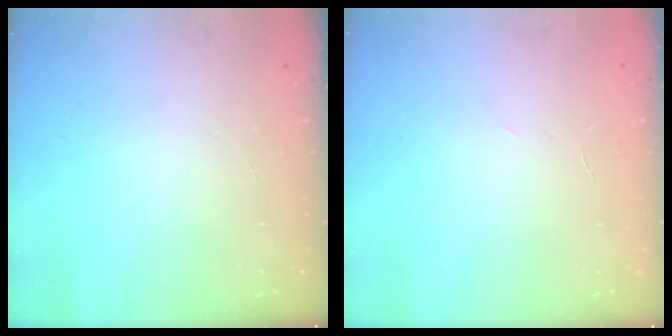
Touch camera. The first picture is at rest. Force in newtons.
{"total": 1.8, "press": 1.7, "slide": 0.5}